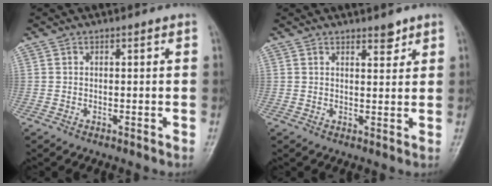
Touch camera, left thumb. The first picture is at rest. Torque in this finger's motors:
{"motor_torque": [-0.12, 0.21, -0.27, -0.04, 0.01]}